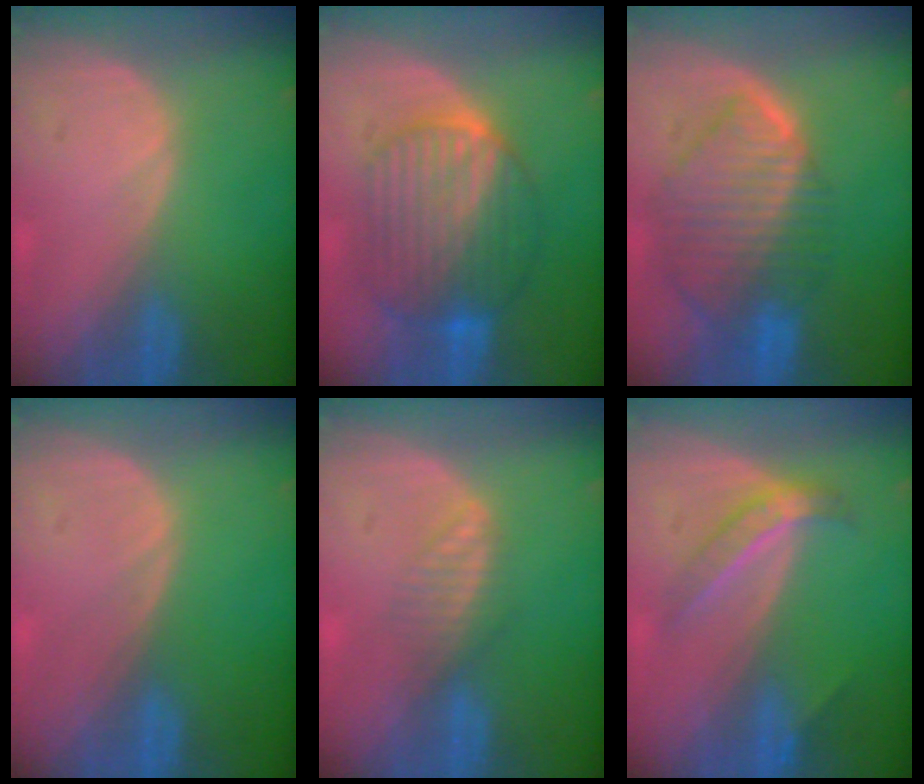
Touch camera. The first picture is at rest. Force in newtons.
{"total": 10.2, "press": 10.2, "slide": 0.9}
{"total": 10.3, "press": 8.8, "slide": 5.3}
{"total": 0.0}
{"total": 2.7, "press": 2.7, "slide": 0.2}
{"total": 4.4, "press": 4.3, "slide": 0.8}